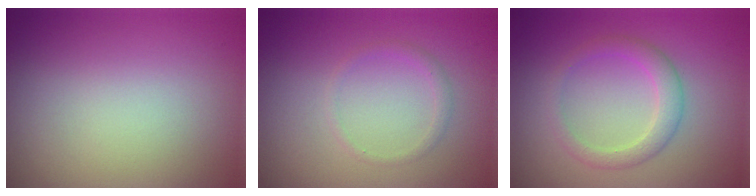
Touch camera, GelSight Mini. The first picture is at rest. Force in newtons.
{"total": 0.9, "press": 0.9, "slide": 0.1}
{"total": 2.6, "press": 2.6, "slide": 0.2}